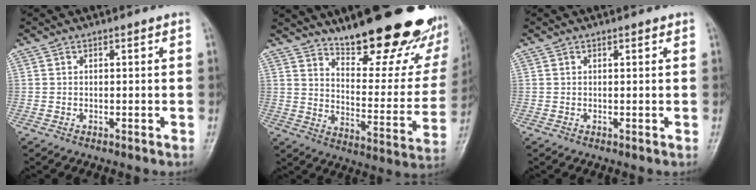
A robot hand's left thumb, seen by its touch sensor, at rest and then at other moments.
{"total": 27.3, "force": [19.4, 8.7, 17.1], "torque": [-0.199, -0.108, 0.272]}
{"total": 0.6, "force": [0.4, 0.2, 0.4], "torque": [-0.007, -0.002, 0.005]}